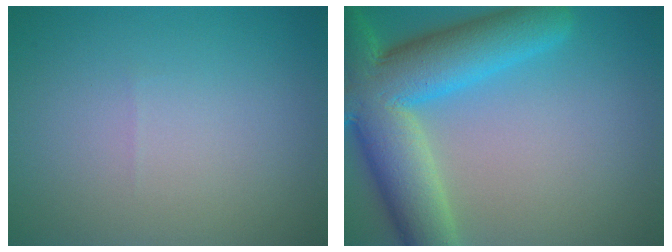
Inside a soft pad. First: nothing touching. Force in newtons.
{"total": 11.6, "press": 11.6, "slide": 0.6}